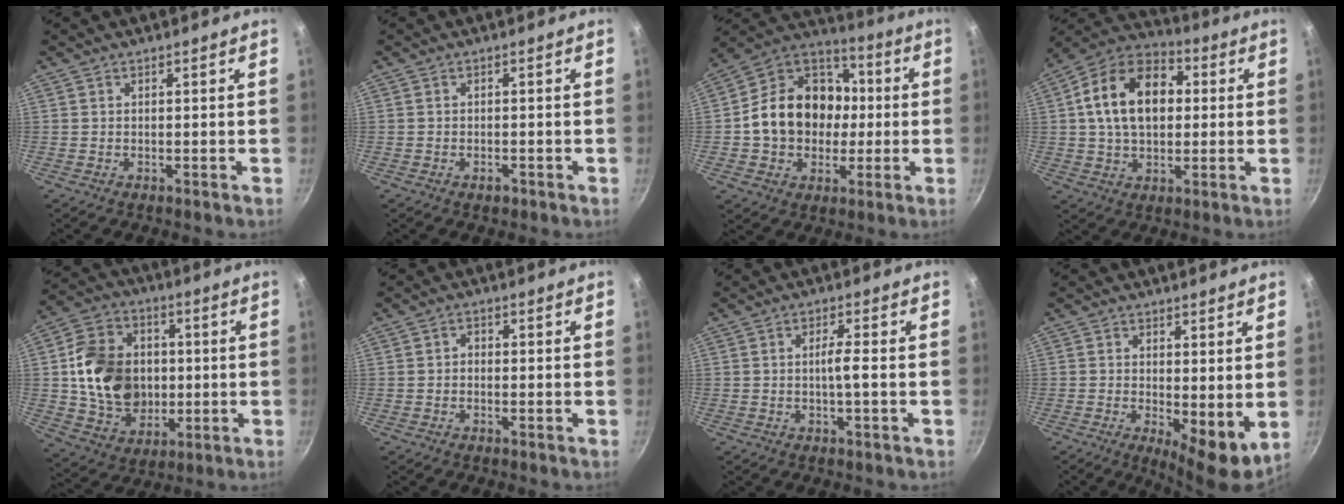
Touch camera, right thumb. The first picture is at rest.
{"total": 1.6, "force": [-0.9, 0.9, 0.9], "torque": [-0.013, 0.007, -0.013]}
{"total": 19.7, "force": [-0.4, 15.9, 11.6], "torque": [-0.161, 0.040, -0.017]}
{"total": 17.4, "force": [2.6, 11.8, 12.6], "torque": [-0.183, 0.027, 0.028]}
{"total": 17.8, "force": [0.7, 14.3, 10.5], "torque": [-0.154, 0.016, 0.020]}
{"total": 1.3, "force": [-0.4, 1.1, 0.7], "torque": [-0.008, 0.009, -0.008]}
{"total": 3.3, "force": [-0.5, -0.2, 3.2], "torque": [-0.062, 0.008, -0.009]}
{"total": 7.4, "force": [0.1, 2.8, 6.8], "torque": [-0.091, -0.018, 0.008]}